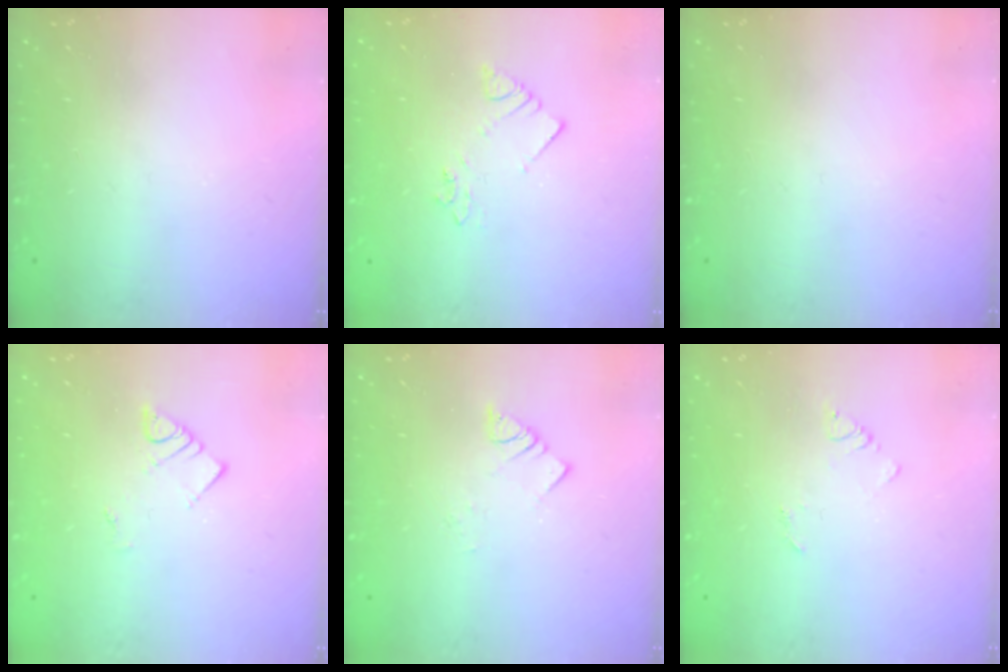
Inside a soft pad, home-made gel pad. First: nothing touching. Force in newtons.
{"total": 2.1, "press": 2.1, "slide": 0.4}
{"total": 0.0}
{"total": 3.6, "press": 3.6, "slide": 0.6}
{"total": 2.8, "press": 2.8, "slide": 0.3}
{"total": 2.9, "press": 2.9, "slide": 0.3}